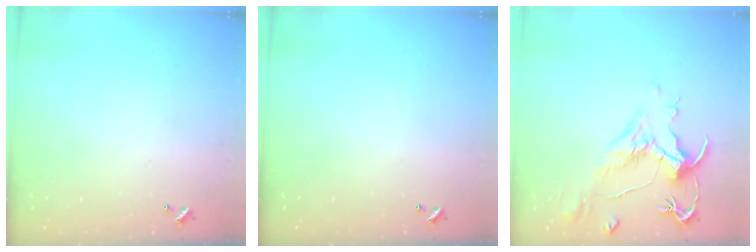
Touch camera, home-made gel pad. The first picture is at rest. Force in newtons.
{"total": 0.0}
{"total": 1.6, "press": 0.6, "slide": 1.4}